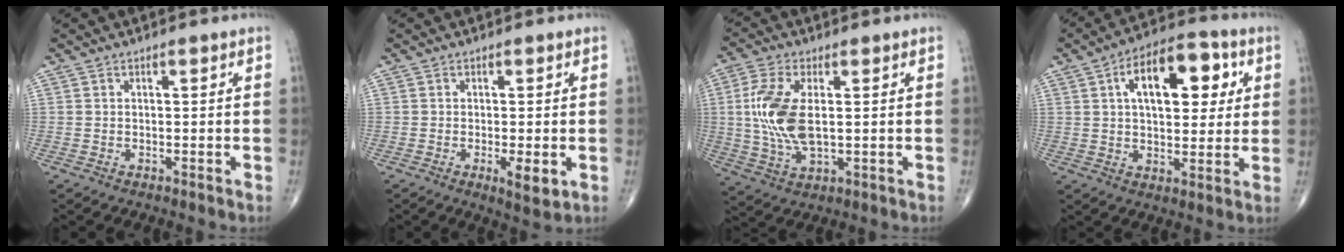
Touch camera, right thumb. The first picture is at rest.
{"total": 4.2, "force": [-1.1, 1.2, 3.9], "torque": [-0.059, -0.012, -0.019]}
{"total": 11.8, "force": [1.0, 5.7, 10.3], "torque": [-0.226, -0.005, 0.024]}
{"total": 16.1, "force": [4.8, 8.3, 12.9], "torque": [-0.159, 0.008, 0.068]}